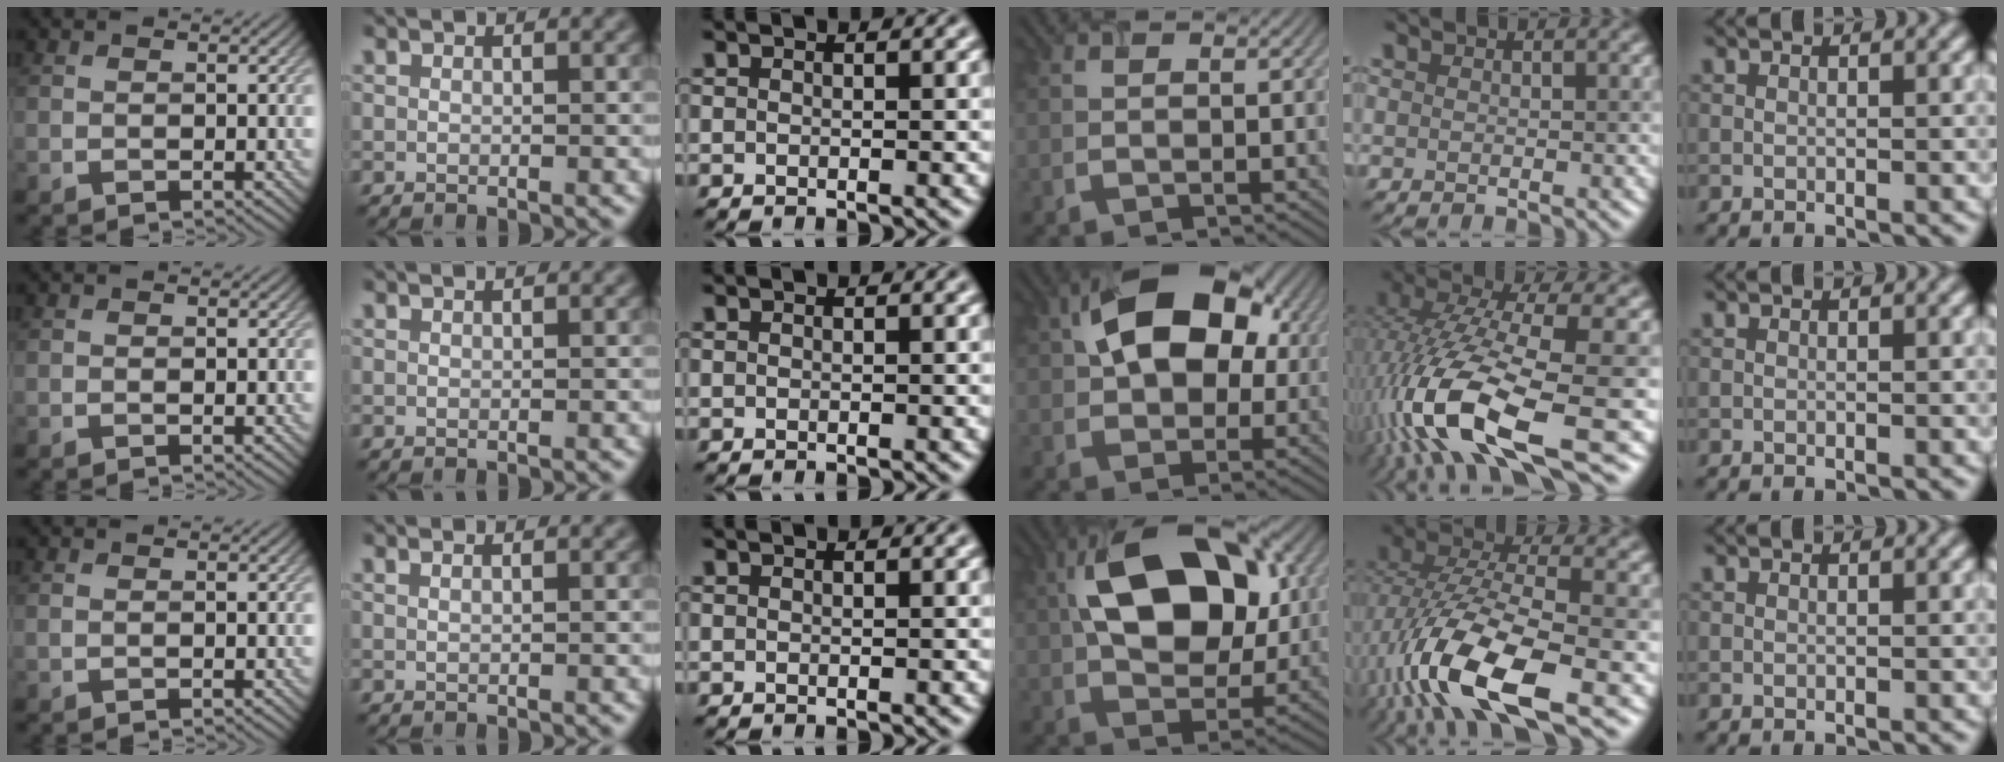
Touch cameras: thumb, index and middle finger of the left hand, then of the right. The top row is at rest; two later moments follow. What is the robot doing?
{"motion": "extract", "object": "airpods case & airpods"}